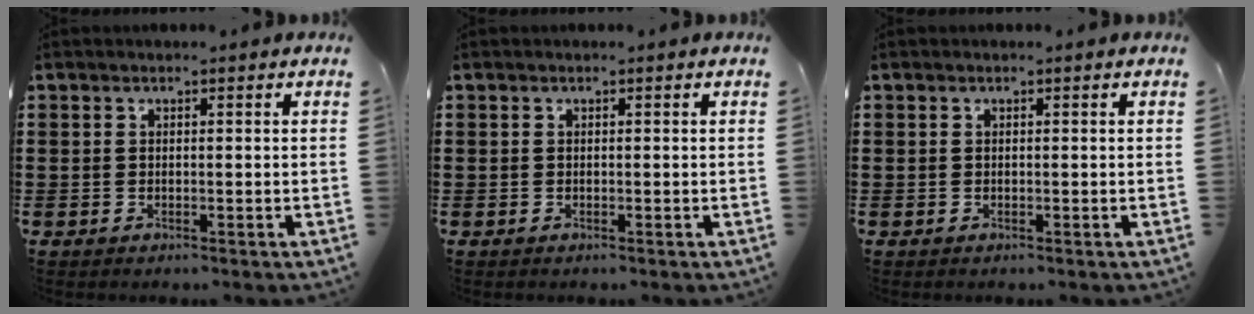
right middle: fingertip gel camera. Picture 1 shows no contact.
{"total": 0.0}
{"total": 0.0}